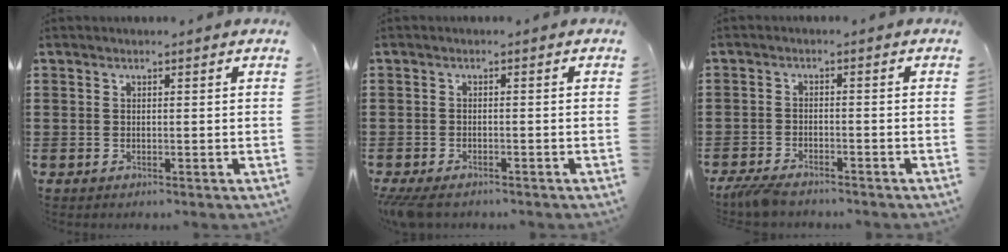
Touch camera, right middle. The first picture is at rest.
{"total": 2.1, "force": [-1.7, 0.5, 1.1], "torque": [-0.033, -0.003, -0.038]}
{"total": 3.3, "force": [-3.0, 0.5, 1.1], "torque": [-0.033, -0.002, -0.064]}